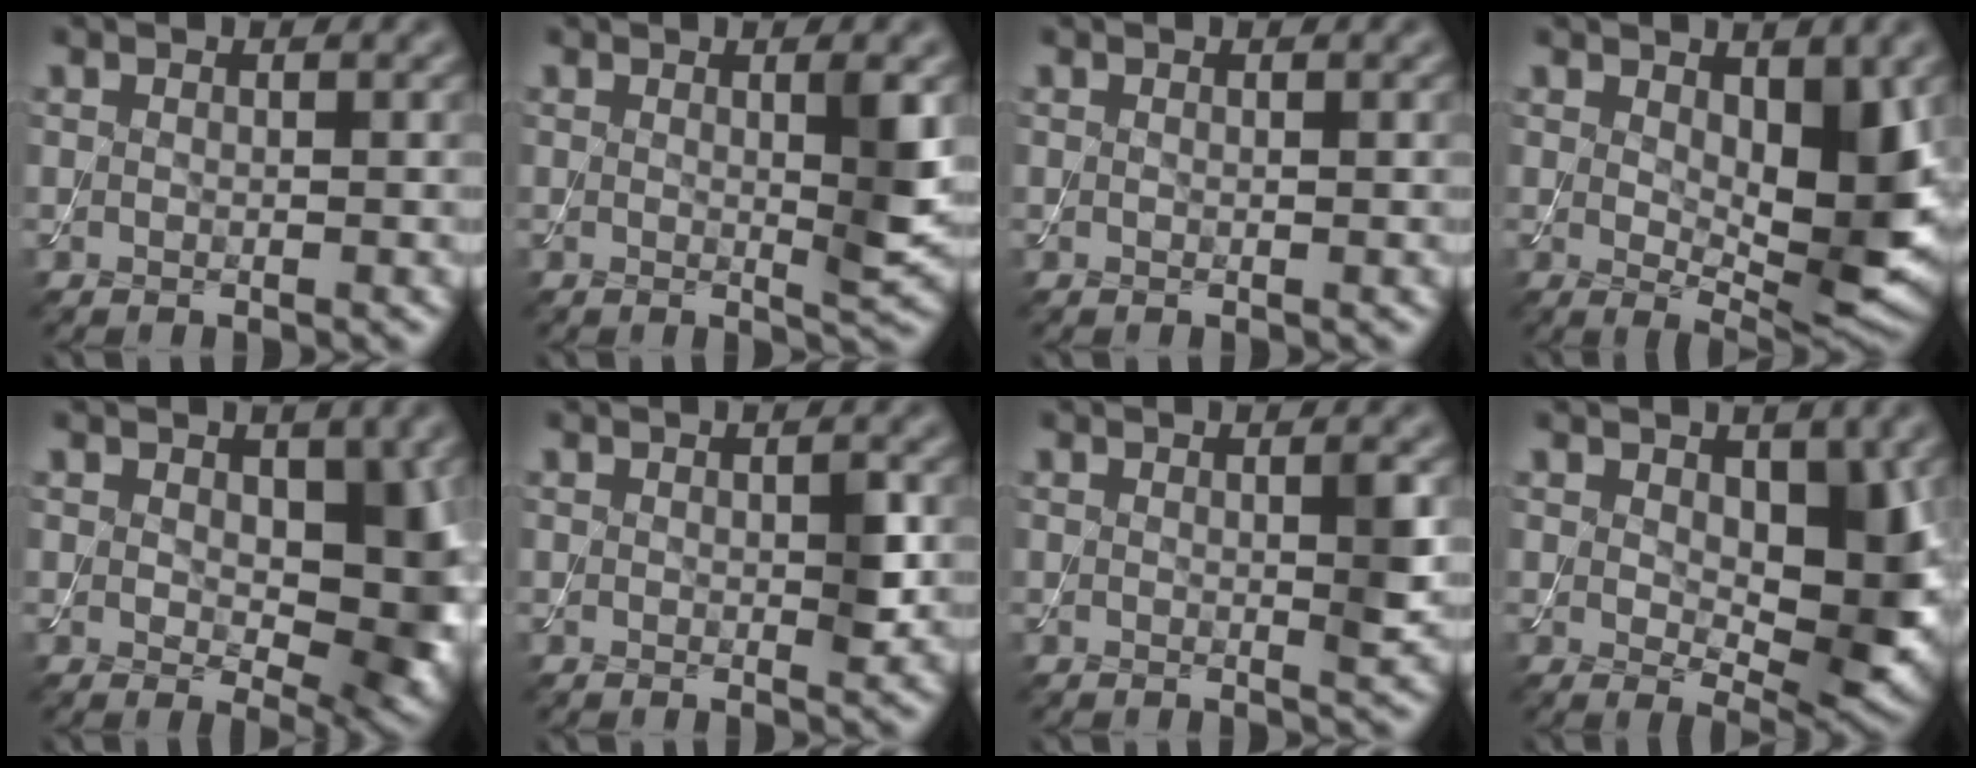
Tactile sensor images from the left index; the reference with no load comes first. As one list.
[{"total": 2.9, "force": [0.5, 0.4, 2.8], "torque": [-0.040, -0.010, 0.007]}, {"total": 0.0}, {"total": 7.2, "force": [1.2, 3.2, 6.3], "torque": [-0.096, -0.011, 0.027]}, {"total": 7.2, "force": [0.7, 4.1, 5.8], "torque": [-0.082, -0.011, 0.017]}, {"total": 1.6, "force": [0.0, 0.5, 1.5], "torque": [-0.020, -0.002, 0.001]}, {"total": 1.9, "force": [0.2, 0.2, 1.8], "torque": [-0.026, -0.004, 0.001]}, {"total": 6.9, "force": [1.0, 3.6, 5.8], "torque": [-0.087, -0.013, 0.023]}]